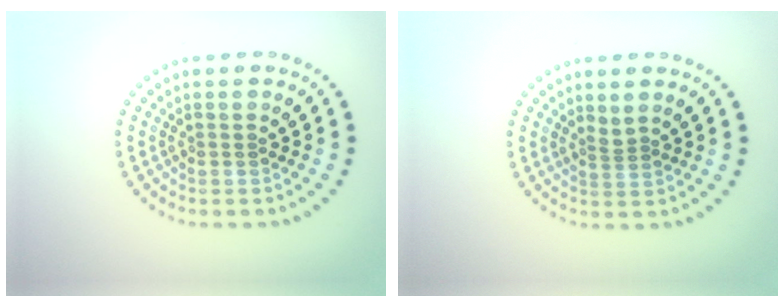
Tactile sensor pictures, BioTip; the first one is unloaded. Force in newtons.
{"total": 0.8, "press": 0.4, "slide": 0.7}